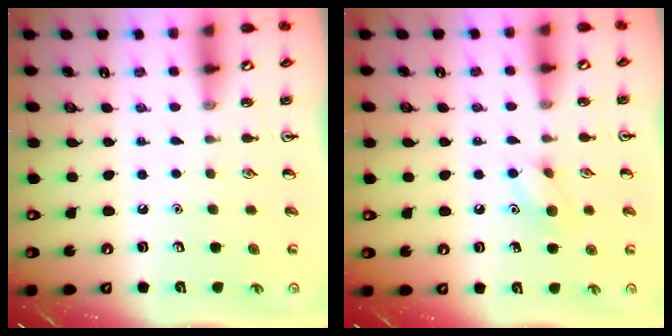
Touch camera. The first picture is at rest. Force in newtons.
{"total": 7.3, "press": 7.1, "slide": 1.4}